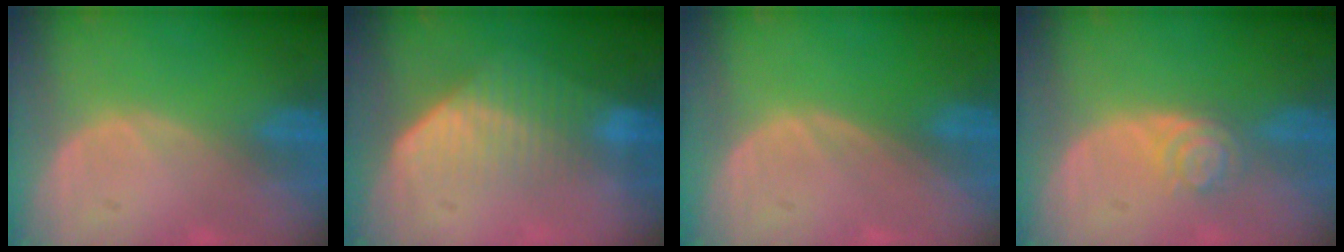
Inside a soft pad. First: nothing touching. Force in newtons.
{"total": 7.2, "press": 6.1, "slide": 3.8}
{"total": 0.0}
{"total": 3.9, "press": 3.5, "slide": 1.9}